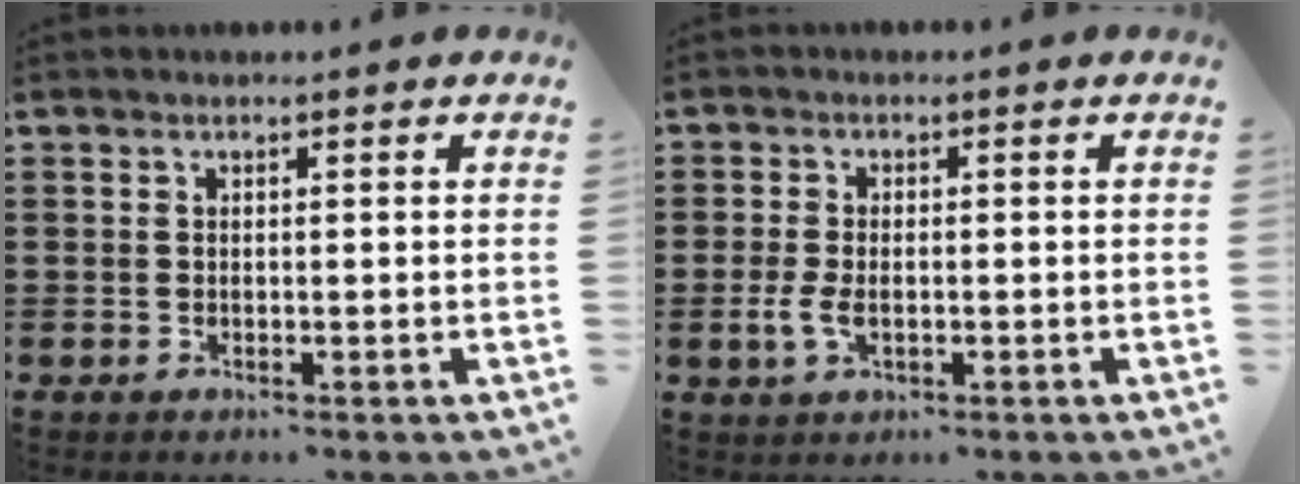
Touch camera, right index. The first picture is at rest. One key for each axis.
{"total": 3.2, "fx": -0.9, "fy": 1.8, "fz": 2.4, "tx": -0.059, "ty": -0.006, "tz": -0.019}